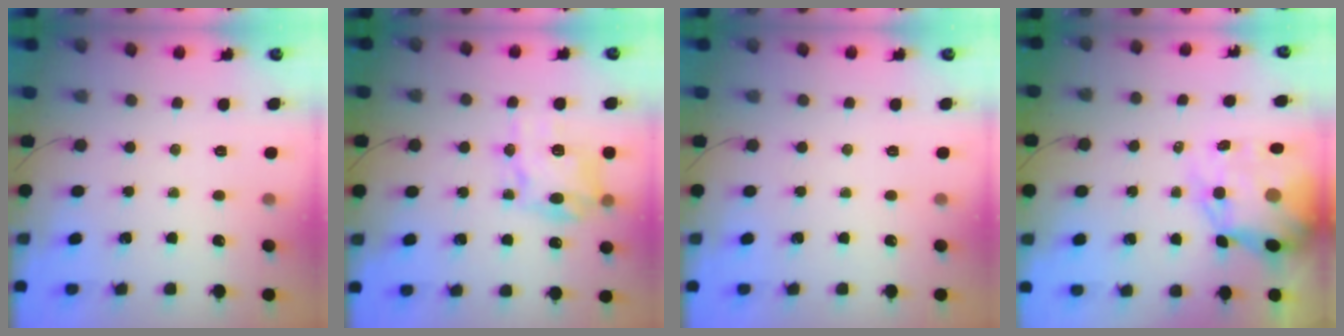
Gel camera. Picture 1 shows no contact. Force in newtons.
{"total": 11.4, "press": 11.4, "slide": 0.5}
{"total": 0.0}
{"total": 13.5, "press": 13.1, "slide": 3.4}